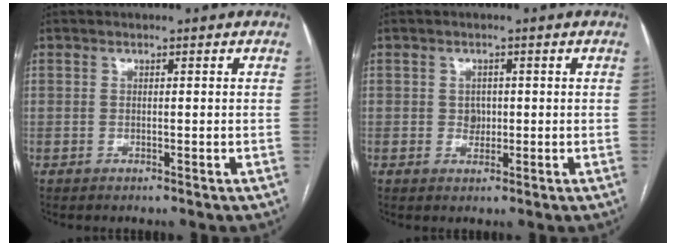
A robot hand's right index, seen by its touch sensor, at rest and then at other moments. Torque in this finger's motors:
{"motor_torque": [0.60, 0.24, -0.01, 0.02]}